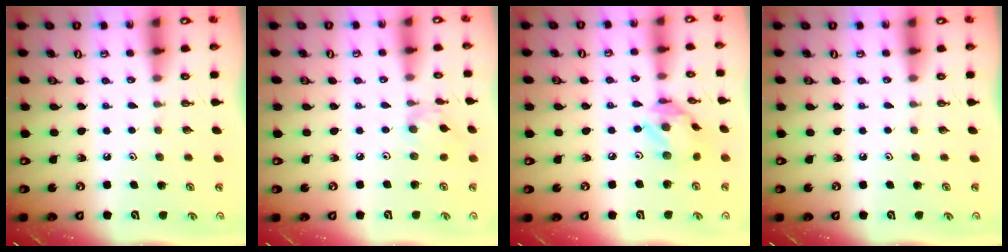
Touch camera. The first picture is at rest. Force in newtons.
{"total": 2.9, "press": 2.9, "slide": 0.2}
{"total": 10.3, "press": 10.3, "slide": 0.8}
{"total": 0.0}